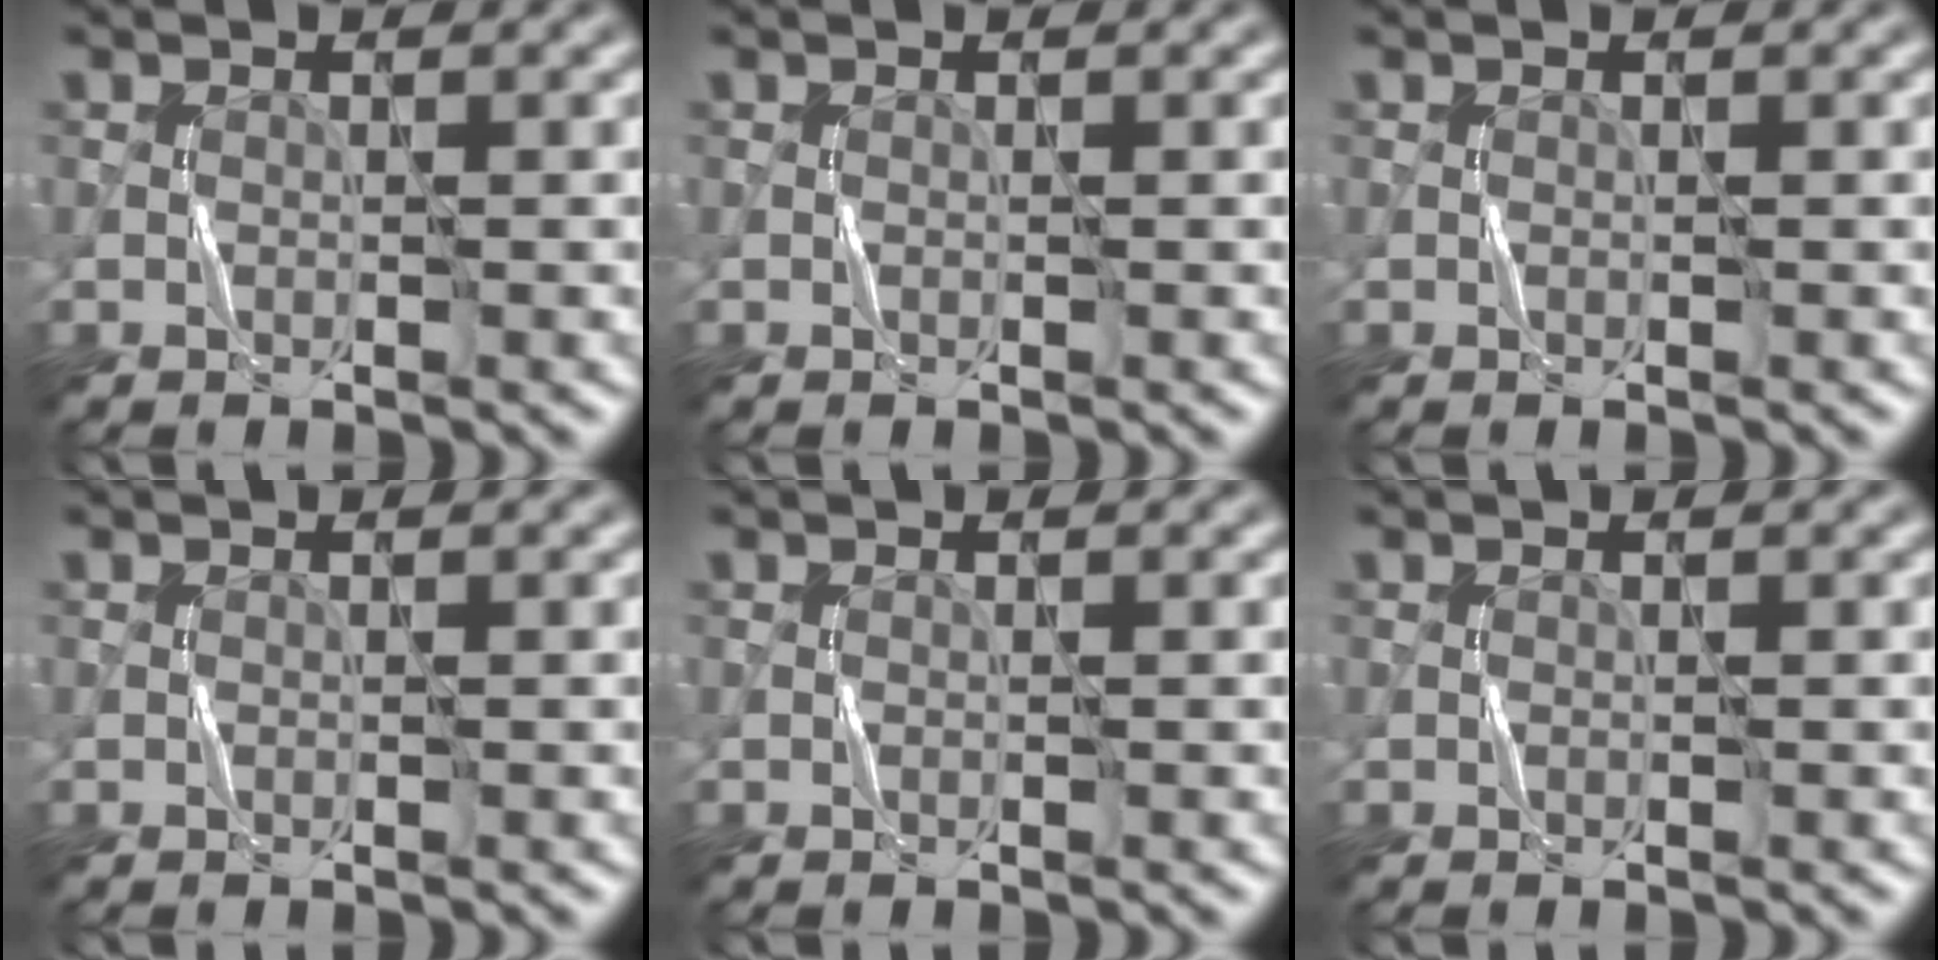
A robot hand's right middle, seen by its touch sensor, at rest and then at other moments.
{"total": 0.0}
{"total": 0.0}
{"total": 0.0}
{"total": 0.0}
{"total": 0.0}